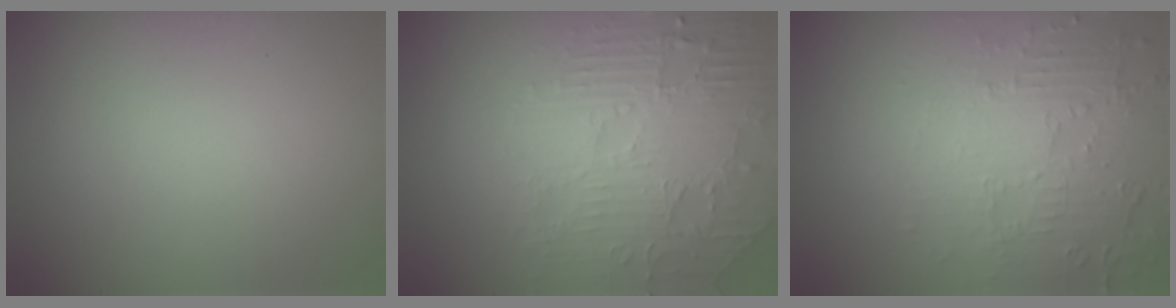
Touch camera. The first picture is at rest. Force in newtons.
{"total": 4.4, "press": 4.2, "slide": 1.4}
{"total": 4.5, "press": 3.3, "slide": 3.1}